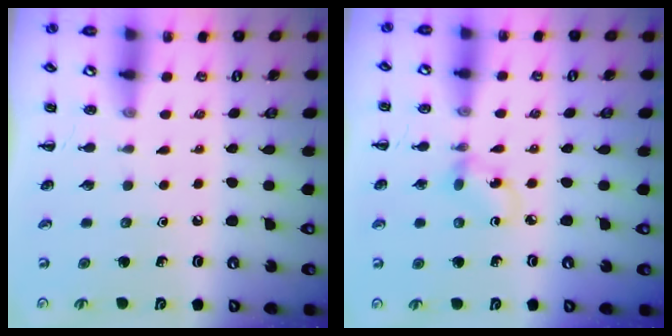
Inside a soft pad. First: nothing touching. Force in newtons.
{"total": 2.8, "press": 2.8, "slide": 0.7}